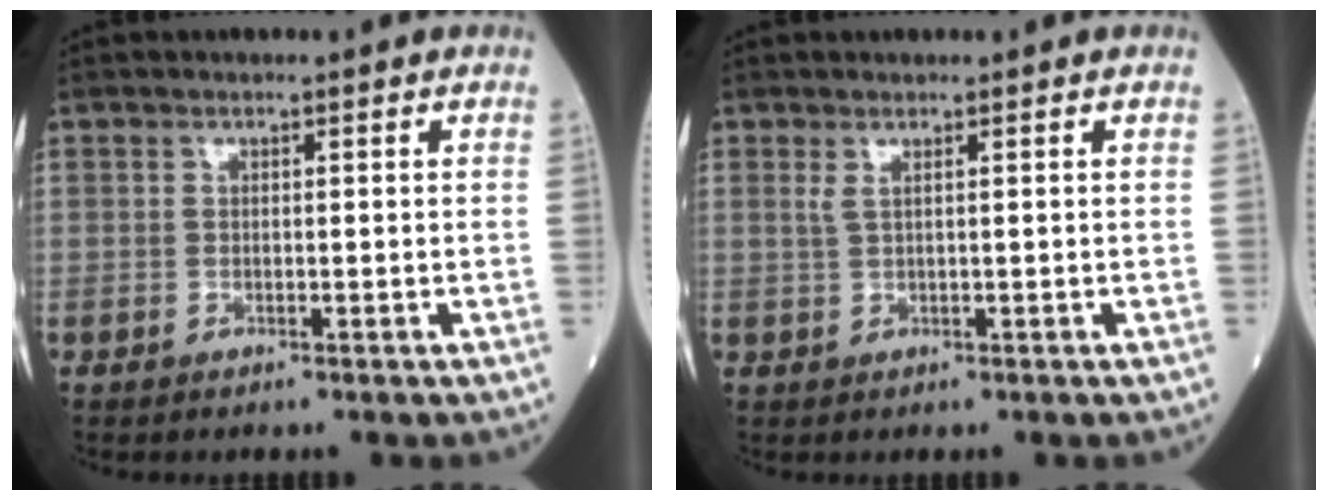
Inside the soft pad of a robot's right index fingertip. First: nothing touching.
{"total": 1.2, "force": [0.6, -0.1, 1.0], "torque": [-0.029, -0.001, 0.012]}